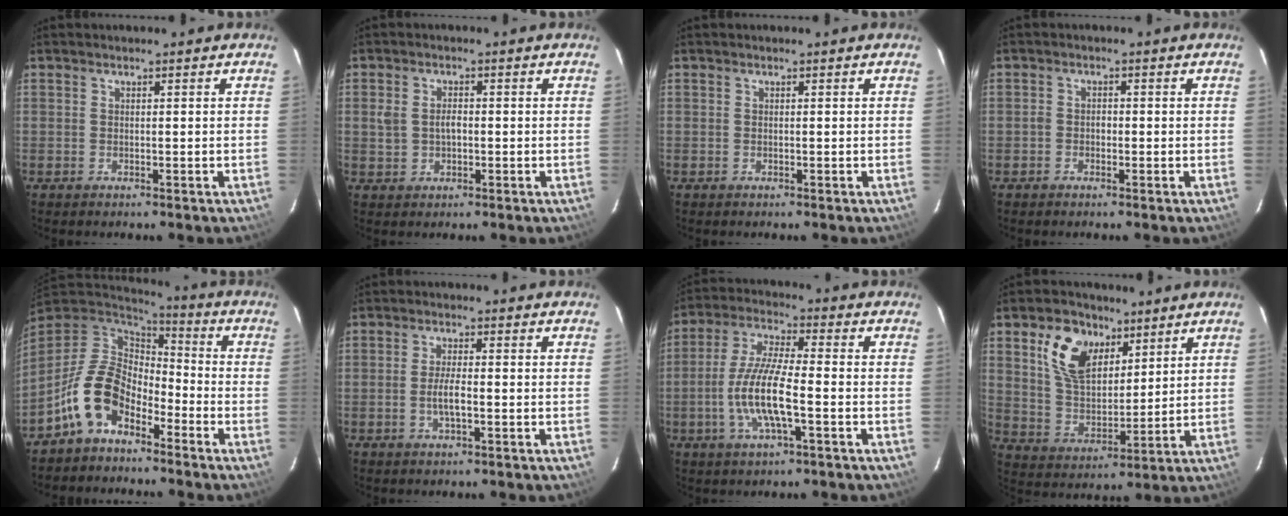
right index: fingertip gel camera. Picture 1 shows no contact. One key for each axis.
{"total": 3.5, "fx": -0.1, "fy": 2.4, "fz": 2.6, "tx": -0.051, "ty": 0.007, "tz": 0.004}
{"total": 0.0}
{"total": 1.4, "fx": -0.7, "fy": 1.0, "fz": 0.6, "tx": -0.010, "ty": 0.004, "tz": -0.014}
{"total": 11.8, "fx": -6.7, "fy": 7.0, "fz": 6.8, "tx": -0.141, "ty": 0.020, "tz": -0.130}
{"total": 3.5, "fx": -1.0, "fy": 0.7, "fz": 3.3, "tx": -0.064, "ty": -0.003, "tz": -0.018}
{"total": 11.3, "fx": -3.2, "fy": 2.1, "fz": 10.6, "tx": -0.222, "ty": -0.003, "tz": -0.063}
{"total": 12.4, "fx": 6.3, "fy": 7.5, "fz": 7.6, "tx": -0.151, "ty": 0.024, "tz": 0.123}